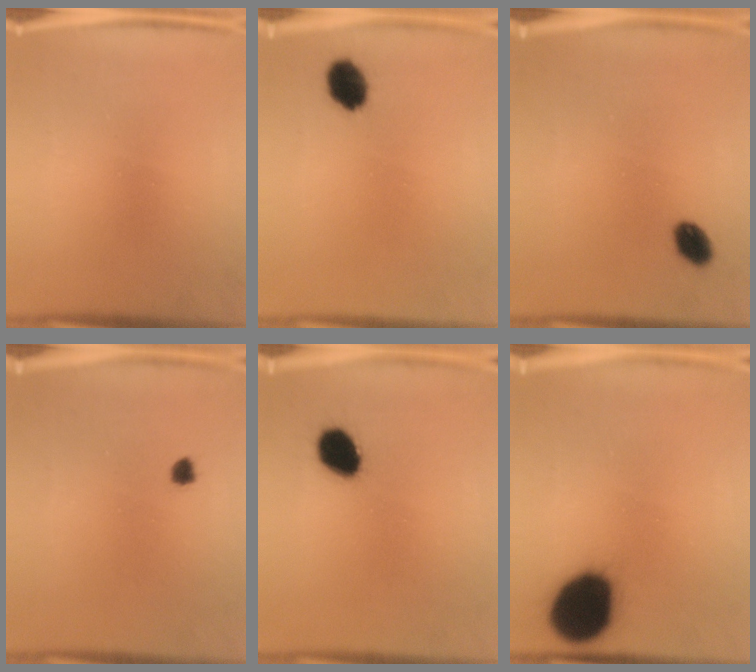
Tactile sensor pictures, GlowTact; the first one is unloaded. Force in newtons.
{"total": 4.1}
{"total": 3.6}
{"total": 1.1}
{"total": 7.5}
{"total": 19.2}